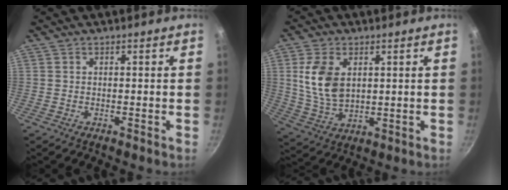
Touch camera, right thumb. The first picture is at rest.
{"total": 10.4, "force": [2.5, 6.6, 7.6], "torque": [-0.140, -0.021, 0.055]}